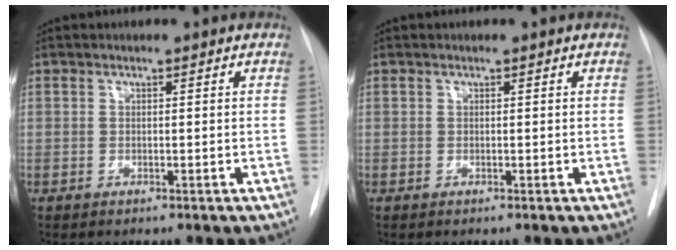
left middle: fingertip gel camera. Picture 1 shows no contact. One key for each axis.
{"total": 0.0}